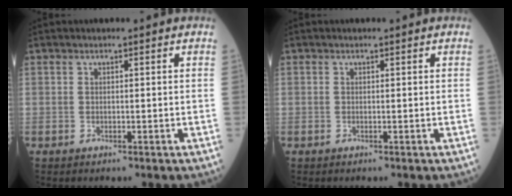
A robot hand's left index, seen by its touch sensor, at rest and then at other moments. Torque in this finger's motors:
{"motor_torque": [0.02, 0.02, 0.00, 0.00]}